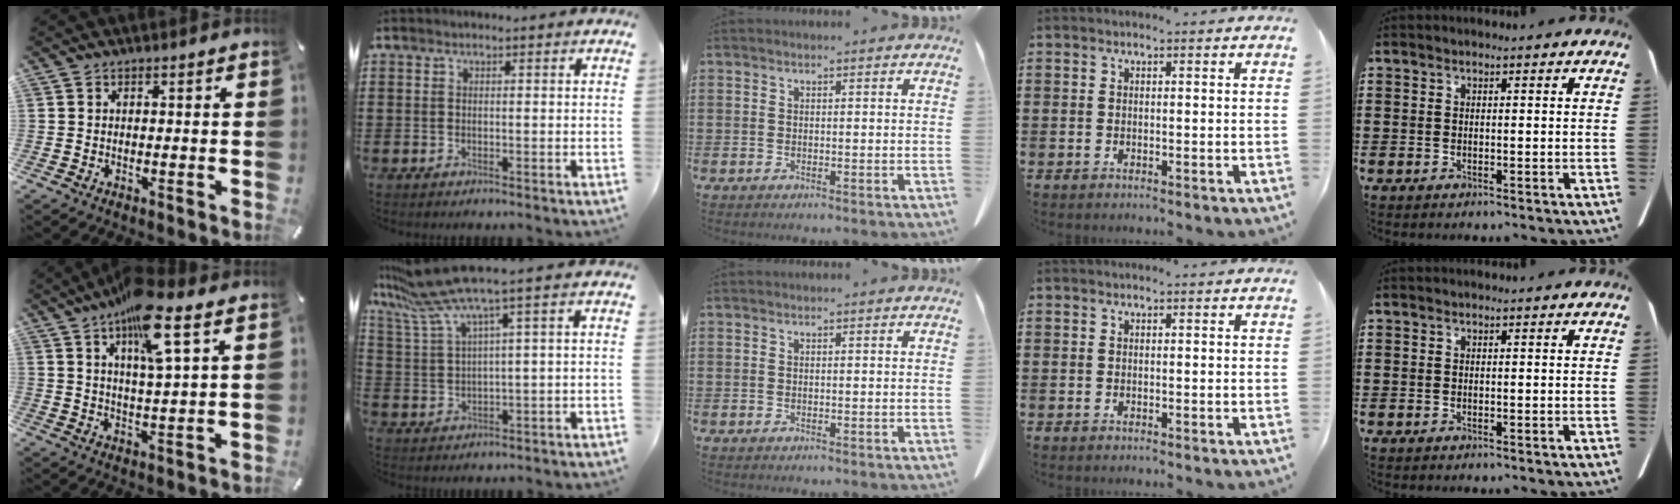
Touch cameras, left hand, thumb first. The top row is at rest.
{"thumb": {"total": 12.4, "force": [6.9, 2.6, 9.9], "torque": [-0.172, -0.020, 0.116]}, "index": {"total": 8.2, "force": [5.2, 0.1, 6.4], "torque": [-0.171, -0.038, 0.082]}}